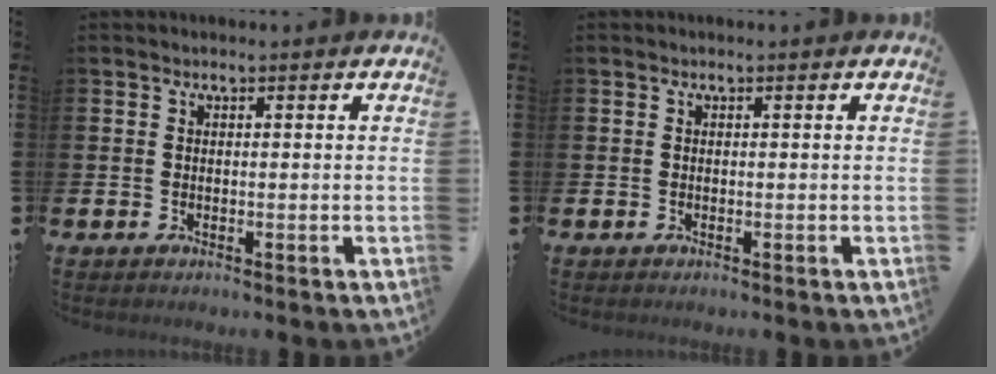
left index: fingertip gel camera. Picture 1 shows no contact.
{"total": 0.0}